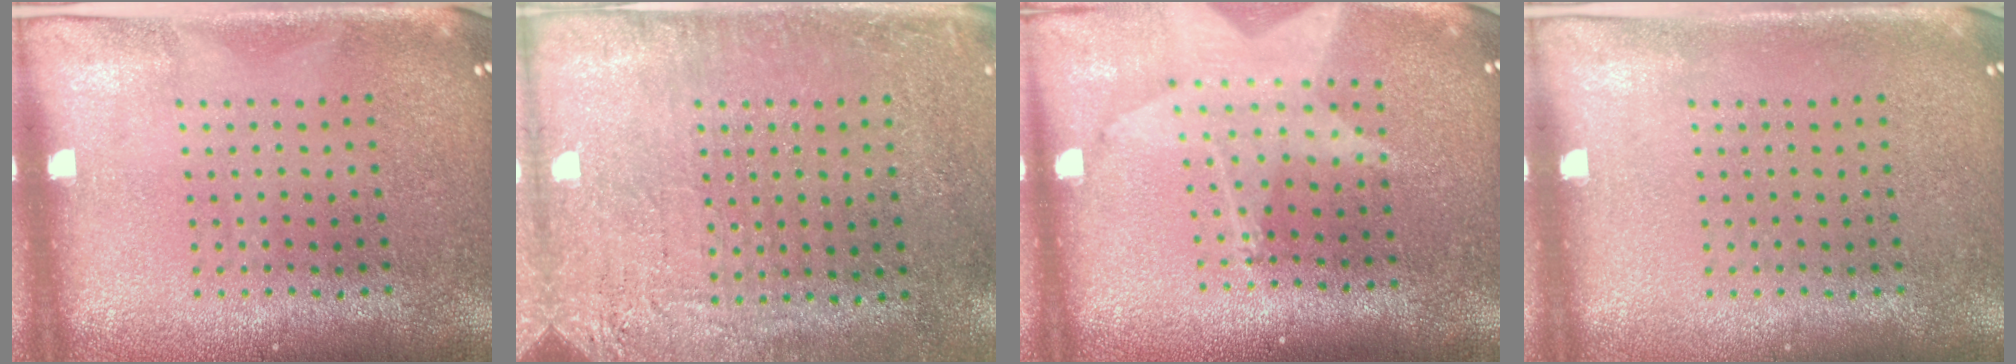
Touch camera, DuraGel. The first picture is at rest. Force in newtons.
{"total": 2.8, "press": 2.6, "slide": 1.1}
{"total": 2.0, "press": 1.6, "slide": 1.3}
{"total": 0.0}